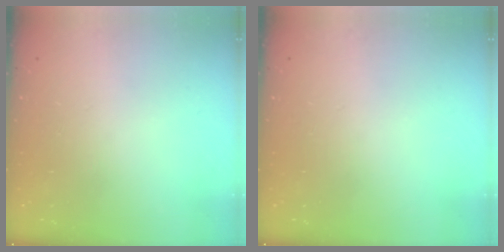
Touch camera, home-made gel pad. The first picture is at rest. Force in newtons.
{"total": 0.0}